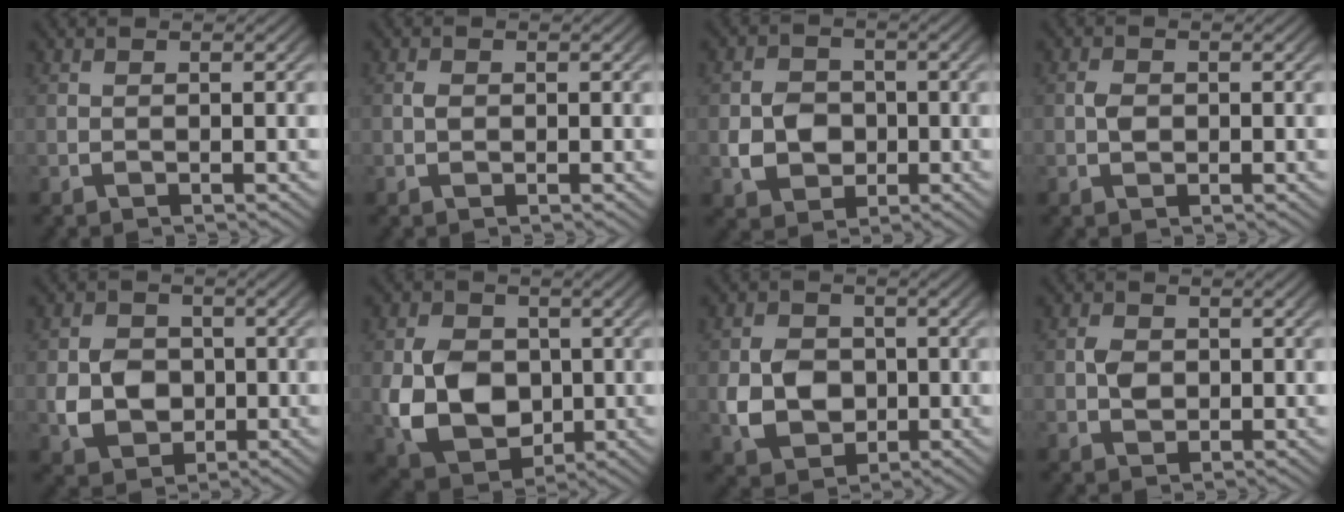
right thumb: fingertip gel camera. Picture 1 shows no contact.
{"total": 0.8, "force": [0.0, 0.6, 0.5], "torque": [-0.013, -0.005, 0.002]}
{"total": 5.6, "force": [-0.7, 4.7, 3.0], "torque": [-0.062, -0.021, -0.001]}
{"total": 1.6, "force": [0.0, 1.3, 1.0], "torque": [-0.022, -0.006, 0.001]}
{"total": 6.2, "force": [-0.7, 5.1, 3.4], "torque": [-0.073, -0.024, -0.001]}
{"total": 11.5, "force": [-0.8, 9.1, 7.1], "torque": [-0.165, -0.051, 0.009]}
{"total": 6.8, "force": [-0.7, 5.5, 4.0], "torque": [-0.087, -0.027, 0.001]}
{"total": 2.4, "force": [0.1, 2.0, 1.4], "torque": [-0.029, -0.009, 0.006]}